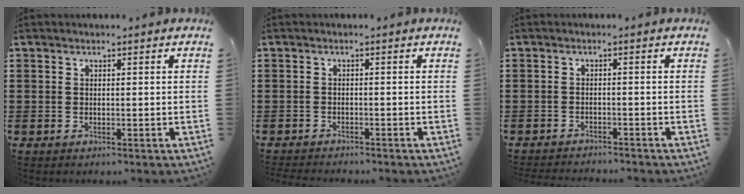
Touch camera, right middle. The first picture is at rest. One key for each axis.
{"total": 1.3, "fx": -1.3, "fy": 0.0, "fz": 0.0, "tx": -0.004, "ty": 0.000, "tz": -0.027}
{"total": 1.8, "fx": -1.8, "fy": 0.0, "fz": 0.0, "tx": -0.005, "ty": 0.000, "tz": -0.039}